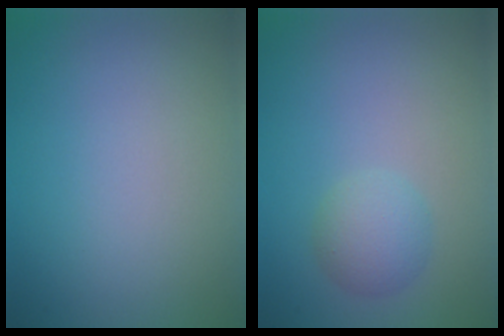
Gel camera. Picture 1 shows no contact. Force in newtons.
{"total": 2.4, "press": 2.4, "slide": 0.0}